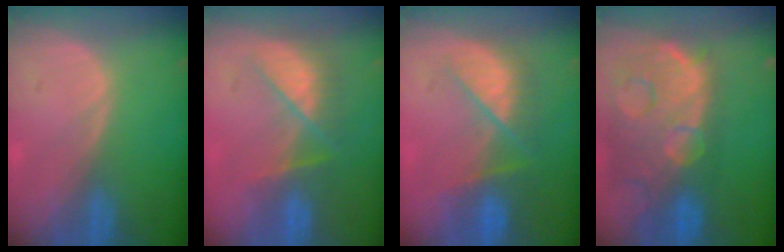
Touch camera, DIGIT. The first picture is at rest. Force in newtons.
{"total": 7.4, "press": 6.8, "slide": 3.0}
{"total": 7.4, "press": 7.2, "slide": 1.9}
{"total": 14.6, "press": 11.8, "slide": 8.5}